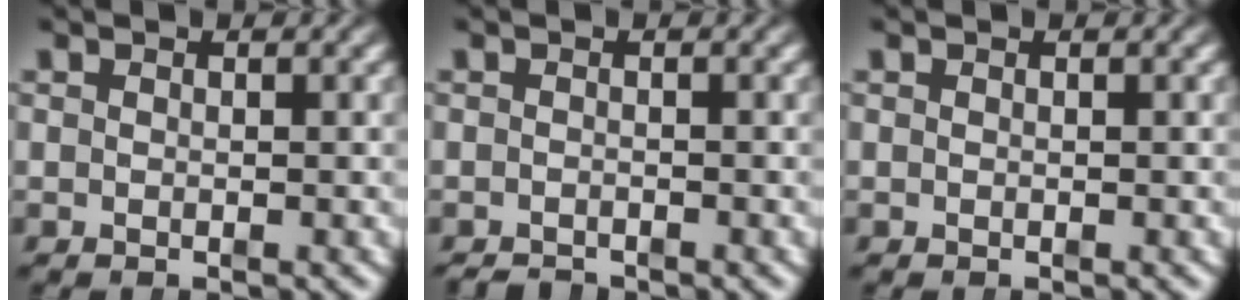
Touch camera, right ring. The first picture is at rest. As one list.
[{"total": 1.6, "force": [-1.6, 0.0, 0.0], "torque": [-0.003, -0.014, -0.023]}, {"total": 0.0}]